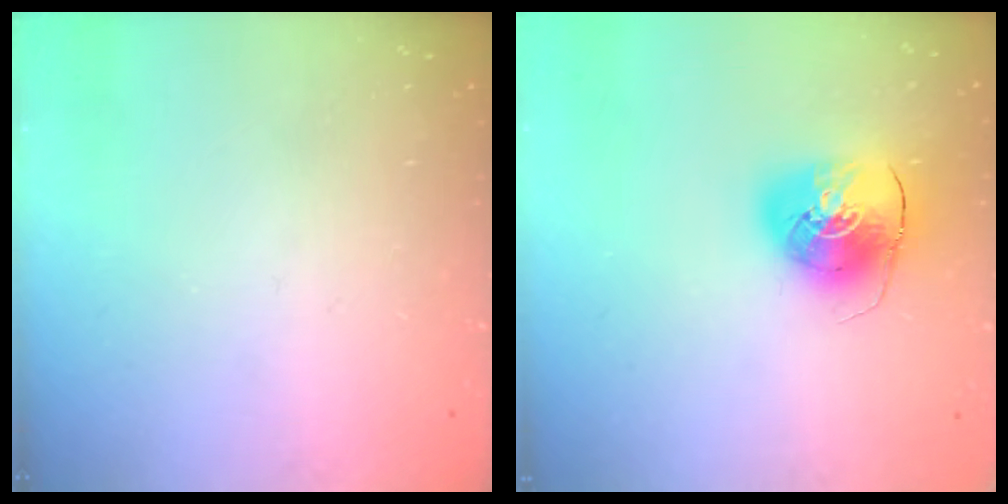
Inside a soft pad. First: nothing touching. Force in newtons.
{"total": 10.0, "press": 9.9, "slide": 1.5}